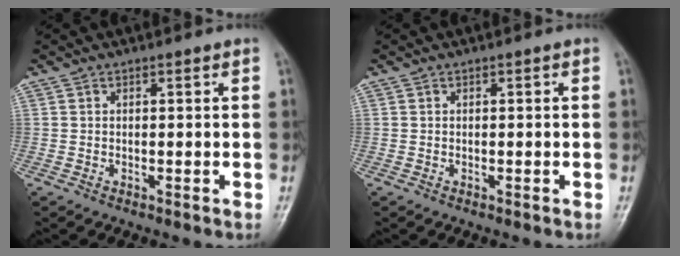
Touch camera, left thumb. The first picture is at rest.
{"total": 0.0}